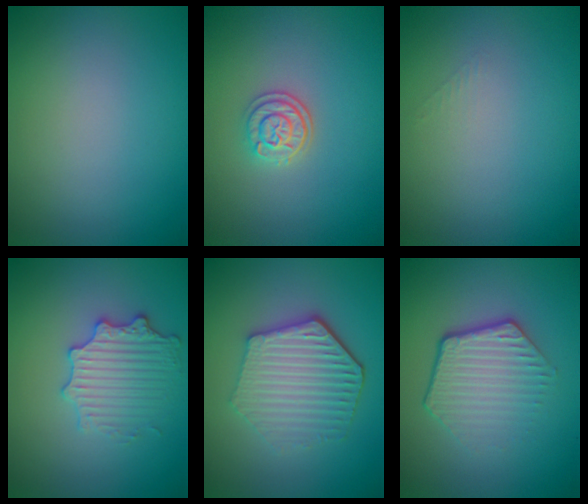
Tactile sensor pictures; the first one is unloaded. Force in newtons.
{"total": 2.4, "press": 2.1, "slide": 1.1}
{"total": 0.6, "press": 0.6, "slide": 0.0}
{"total": 3.1, "press": 3.0, "slide": 0.7}
{"total": 5.3, "press": 4.3, "slide": 3.2}
{"total": 4.3, "press": 3.1, "slide": 2.9}